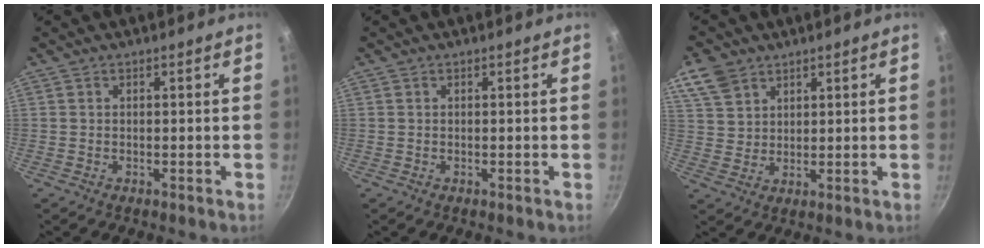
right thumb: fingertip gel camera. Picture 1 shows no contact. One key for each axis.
{"total": 0.0}
{"total": 7.2, "fx": 4.5, "fy": 5.0, "fz": 2.6, "tx": -0.036, "ty": -0.007, "tz": 0.093}